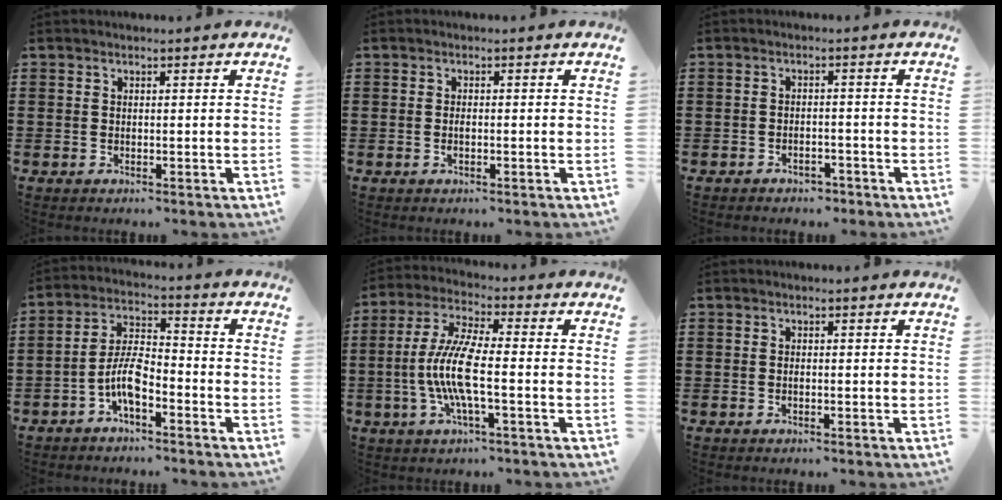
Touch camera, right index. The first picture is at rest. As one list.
[{"total": 1.0, "force": [-0.3, 0.3, 0.9], "torque": [-0.018, -0.004, -0.004]}, {"total": 2.0, "force": [-1.9, 0.5, 0.2], "torque": [-0.011, 0.001, -0.041]}, {"total": 6.7, "force": [-3.2, 2.3, 5.3], "torque": [-0.125, 0.001, -0.067]}, {"total": 9.5, "force": [-2.0, 2.2, 9.0], "torque": [-0.201, -0.015, -0.046]}, {"total": 0.6, "force": [-0.2, 0.2, 0.6], "torque": [-0.013, -0.003, -0.003]}]